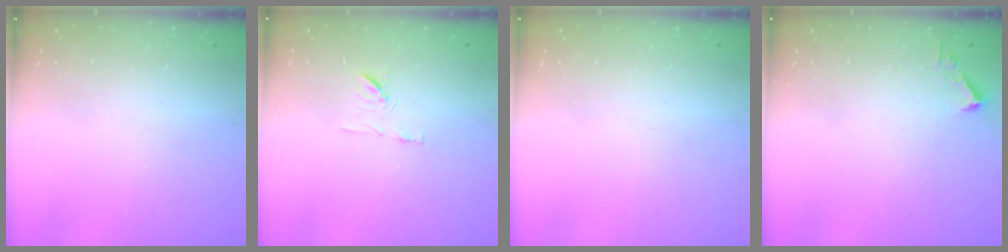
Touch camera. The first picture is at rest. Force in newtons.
{"total": 7.5, "press": 7.4, "slide": 0.6}
{"total": 0.0}
{"total": 2.4, "press": 2.4, "slide": 0.3}